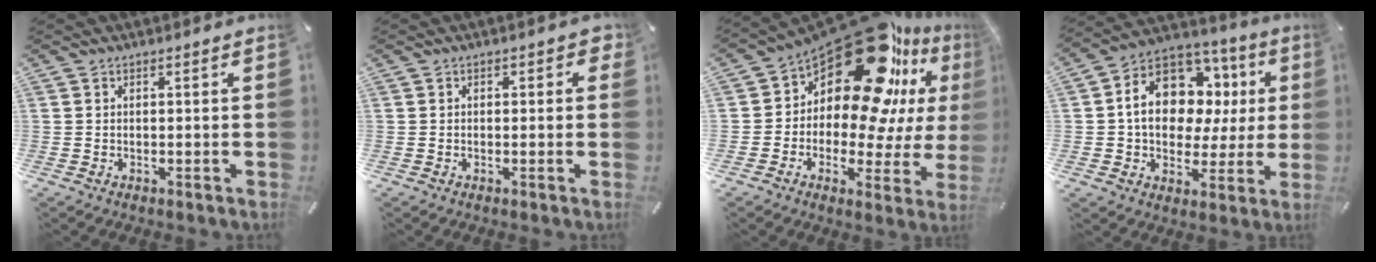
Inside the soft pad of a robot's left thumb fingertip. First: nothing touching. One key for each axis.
{"total": 1.6, "fx": -0.1, "fy": 1.1, "fz": 1.2, "tx": -0.013, "ty": 0.004, "tz": -0.005}
{"total": 24.6, "fx": 13.4, "fy": 12.0, "fz": 16.7, "tx": -0.244, "ty": -0.121, "tz": 0.226}
{"total": 15.9, "fx": 4.0, "fy": 11.9, "fz": 9.7, "tx": -0.168, "ty": -0.017, "tz": 0.078}